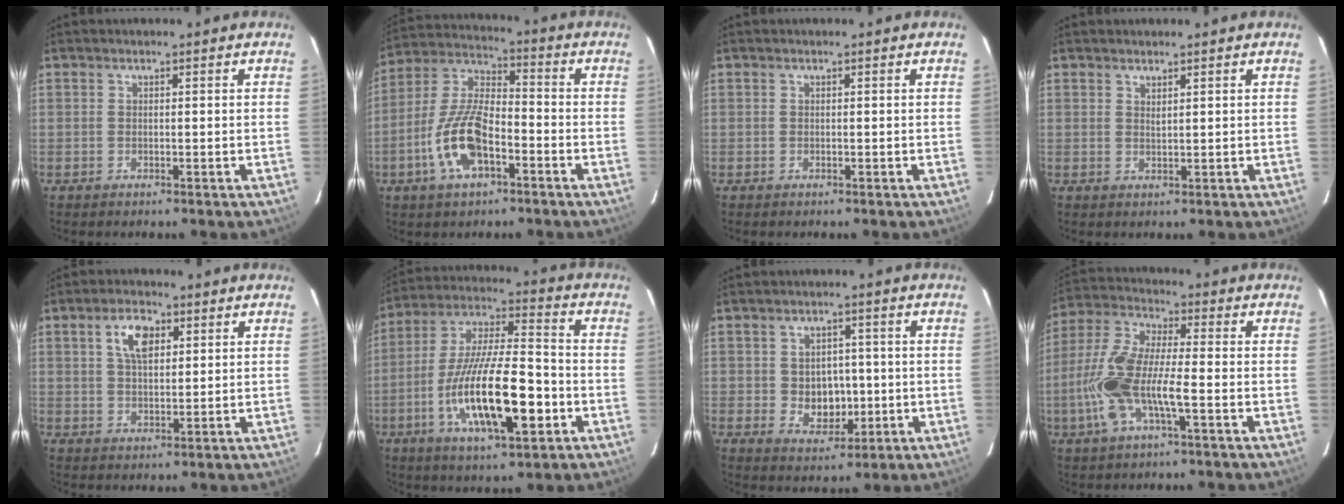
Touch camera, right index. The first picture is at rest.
{"total": 13.3, "force": [-5.4, 5.7, 10.7], "torque": [-0.229, 0.003, -0.103]}
{"total": 0.0}
{"total": 1.1, "force": [1.0, 0.2, 0.6], "torque": [-0.010, 0.000, 0.018]}
{"total": 6.1, "force": [2.5, 3.1, 4.7], "torque": [-0.083, 0.013, 0.046]}
{"total": 20.0, "force": [-6.4, 5.6, 18.1], "torque": [-0.343, -0.010, -0.109]}
{"total": 6.7, "force": [-0.6, 5.5, 3.8], "torque": [-0.071, 0.003, 0.006]}
{"total": 13.6, "force": [-3.8, 3.8, 12.4], "torque": [-0.272, 0.000, -0.078]}